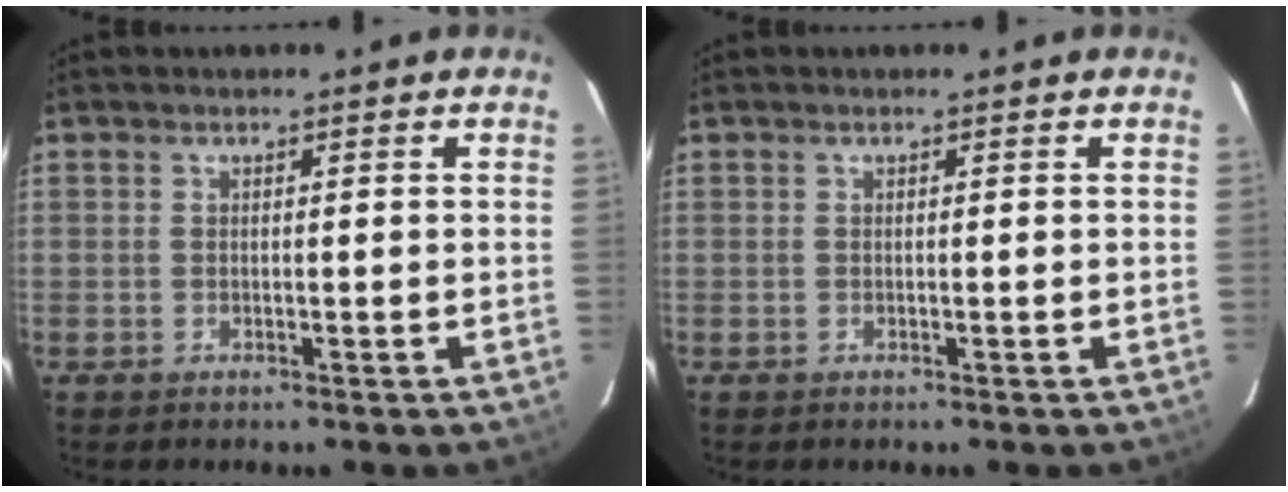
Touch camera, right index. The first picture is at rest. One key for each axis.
{"total": 0.0}